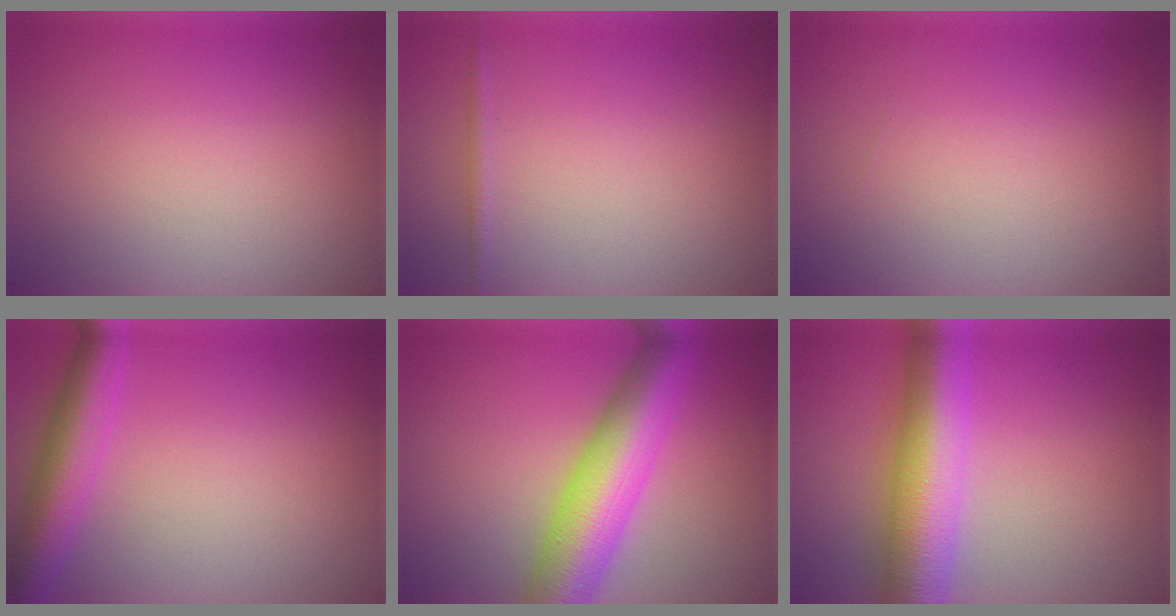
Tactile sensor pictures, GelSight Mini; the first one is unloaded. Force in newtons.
{"total": 0.7, "press": 0.7, "slide": 0.0}
{"total": 0.0}
{"total": 5.6, "press": 5.6, "slide": 0.3}
{"total": 10.2, "press": 10.2, "slide": 0.4}
{"total": 10.0, "press": 10.0, "slide": 0.2}